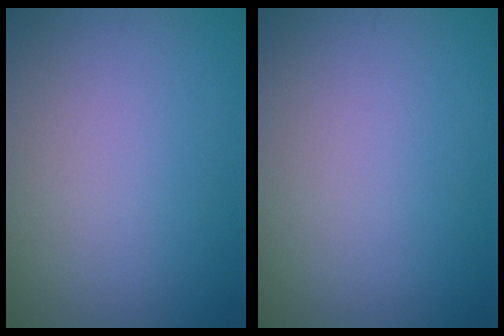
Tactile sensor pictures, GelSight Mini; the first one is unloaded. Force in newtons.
{"total": 0.0}